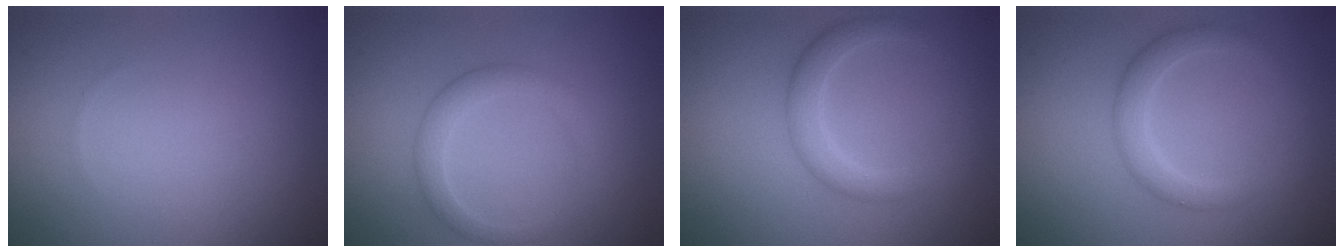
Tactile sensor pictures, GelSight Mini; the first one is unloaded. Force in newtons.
{"total": 2.4, "press": 2.4, "slide": 0.1}
{"total": 2.8, "press": 2.7, "slide": 0.2}
{"total": 2.6, "press": 2.6, "slide": 0.1}